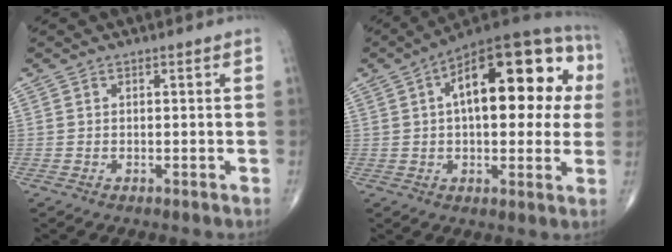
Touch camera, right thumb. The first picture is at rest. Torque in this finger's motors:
{"motor_torque": [0.23, 3.65, 1.96, 0.61, 0.17]}